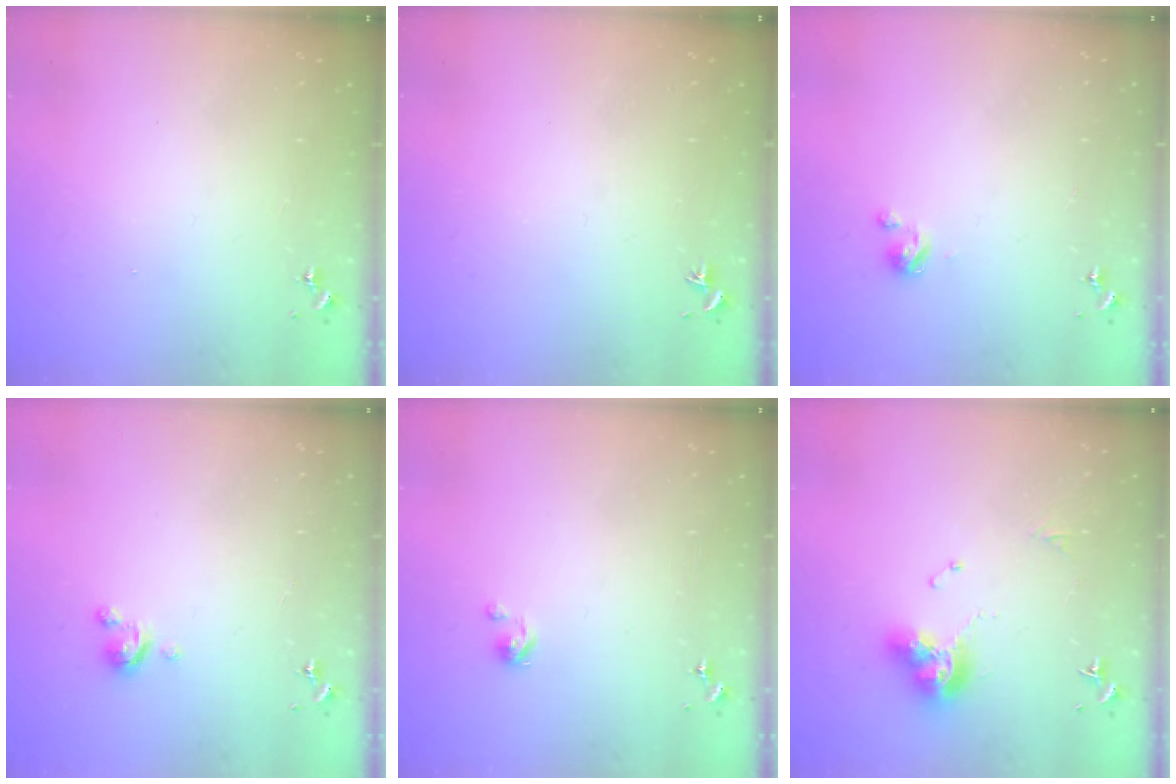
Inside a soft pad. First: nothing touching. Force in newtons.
{"total": 0.0}
{"total": 2.7, "press": 2.7, "slide": 0.3}
{"total": 3.8, "press": 3.8, "slide": 0.3}
{"total": 3.1, "press": 3.1, "slide": 0.3}
{"total": 11.9, "press": 11.9, "slide": 1.3}